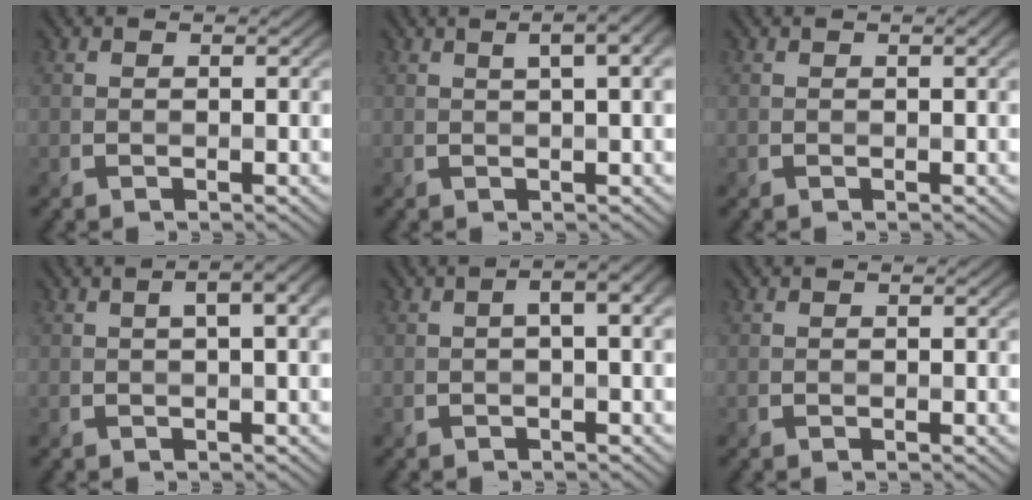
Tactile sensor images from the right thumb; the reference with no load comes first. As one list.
[{"total": 4.5, "force": [1.6, 1.1, 4.1], "torque": [-0.057, 0.014, 0.022]}, {"total": 0.8, "force": [0.3, 0.1, 0.7], "torque": [-0.013, 0.005, 0.005]}, {"total": 3.6, "force": [0.9, 0.8, 3.4], "torque": [-0.050, 0.012, 0.013]}, {"total": 3.0, "force": [0.4, 0.7, 2.9], "torque": [-0.043, 0.012, 0.005]}, {"total": 0.0}]